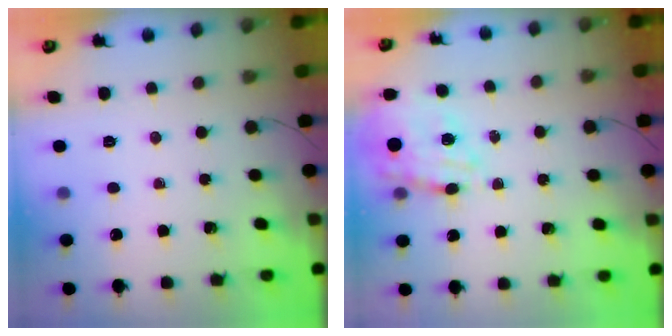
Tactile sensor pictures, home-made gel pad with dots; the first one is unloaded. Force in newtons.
{"total": 14.5, "press": 14.1, "slide": 3.4}